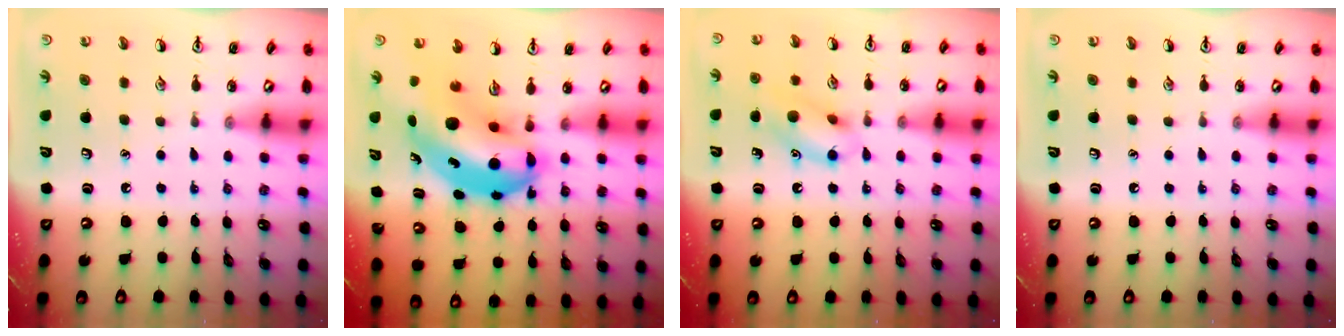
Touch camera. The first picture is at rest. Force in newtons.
{"total": 11.7, "press": 11.3, "slide": 3.2}
{"total": 11.9, "press": 11.7, "slide": 2.1}
{"total": 0.0}